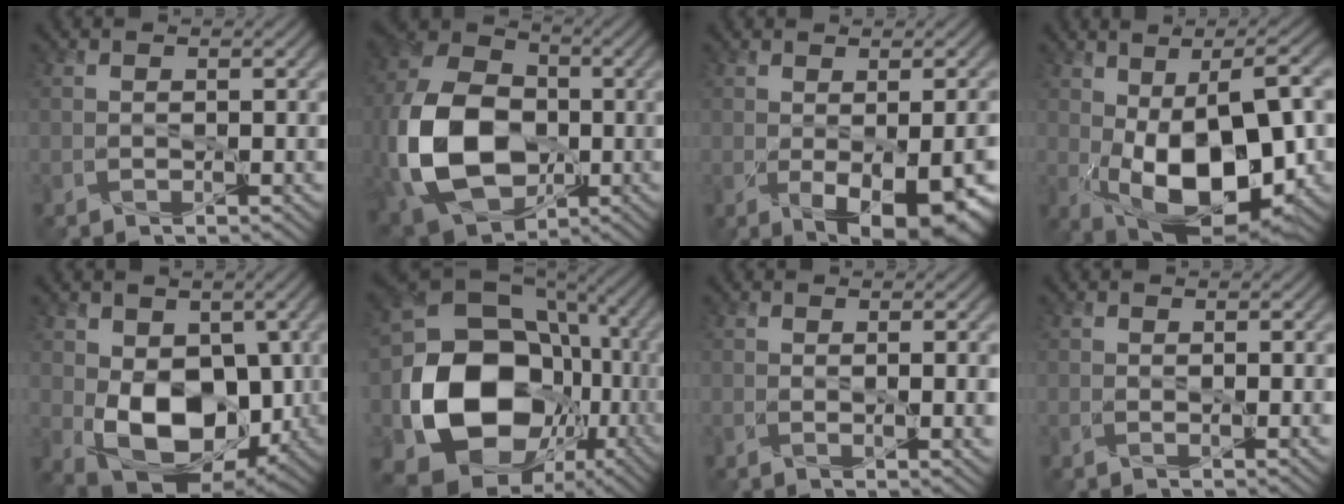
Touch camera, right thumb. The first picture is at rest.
{"total": 16.7, "force": [-3.1, 11.9, 11.3], "torque": [-0.269, -0.017, -0.073]}
{"total": 8.4, "force": [-2.5, 3.9, 7.0], "torque": [-0.109, -0.033, -0.007]}
{"total": 16.2, "force": [-2.3, 8.3, 13.7], "torque": [-0.235, -0.026, -0.027]}
{"total": 11.3, "force": [-0.6, 7.9, 8.1], "torque": [-0.154, -0.033, -0.008]}
{"total": 19.8, "force": [-4.0, 15.8, 11.2], "torque": [-0.234, -0.047, -0.050]}
{"total": 3.4, "force": [0.3, 1.0, 3.3], "torque": [-0.056, -0.002, 0.008]}
{"total": 2.2, "force": [0.1, 0.8, 2.1], "torque": [-0.036, -0.005, 0.006]}